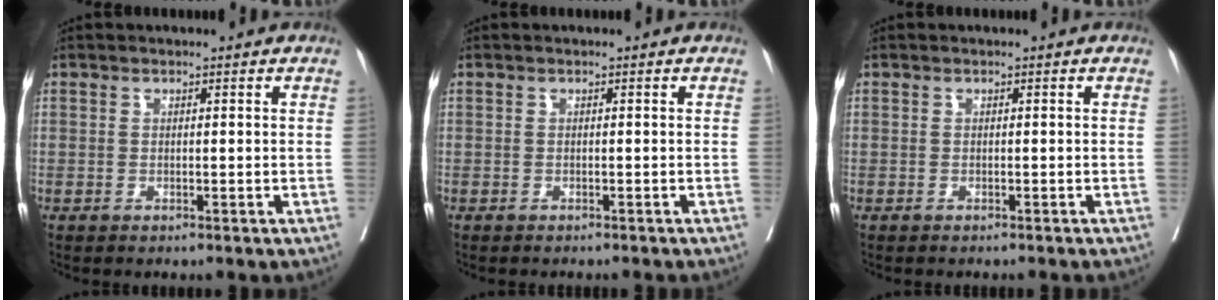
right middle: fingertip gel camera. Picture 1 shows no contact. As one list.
[{"total": 2.2, "force": [-2.1, 0.2, 0.6], "torque": [-0.009, -0.001, -0.026]}, {"total": 1.5, "force": [-1.4, 0.1, 0.5], "torque": [-0.007, 0.000, -0.019]}]